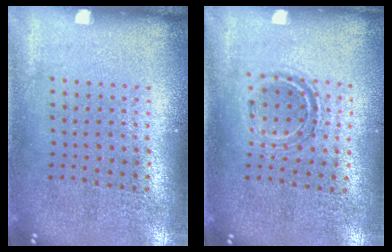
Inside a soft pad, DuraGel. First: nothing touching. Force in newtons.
{"total": 1.0, "press": 1.0, "slide": 0.3}